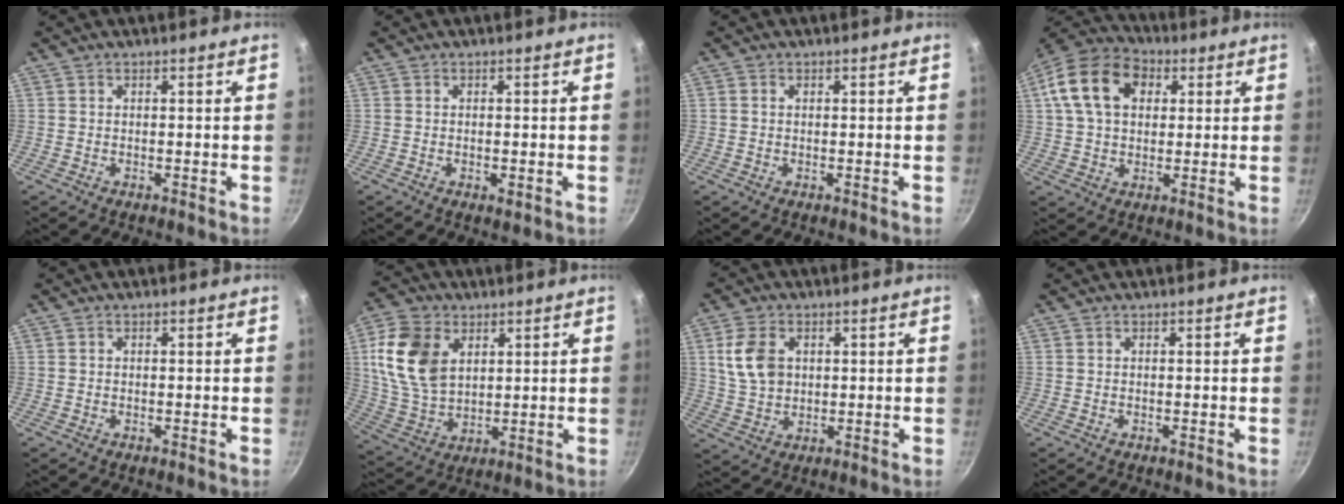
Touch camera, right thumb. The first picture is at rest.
{"total": 1.5, "force": [-0.3, 0.7, 1.3], "torque": [-0.023, -0.002, -0.005]}
{"total": 0.8, "force": [0.1, 0.6, 0.4], "torque": [-0.008, 0.004, 0.001]}
{"total": 15.5, "force": [4.3, 11.0, 10.0], "torque": [-0.165, 0.021, 0.058]}
{"total": 0.0}
{"total": 14.6, "force": [4.5, 10.0, 9.7], "torque": [-0.168, -0.012, 0.093]}
{"total": 8.5, "force": [2.1, 6.1, 5.5], "torque": [-0.092, -0.007, 0.041]}
{"total": 0.0}